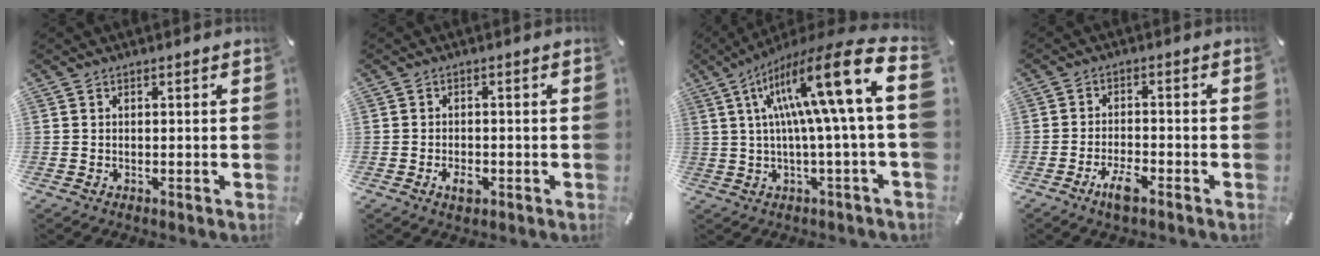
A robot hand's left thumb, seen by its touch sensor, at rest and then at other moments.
{"total": 3.4, "force": [-1.6, 1.8, 2.3], "torque": [-0.047, 0.004, -0.028]}
{"total": 22.0, "force": [5.7, 2.4, 21.1], "torque": [-0.369, -0.041, 0.073]}
{"total": 5.1, "force": [-3.4, 1.6, 3.5], "torque": [-0.073, 0.011, -0.064]}